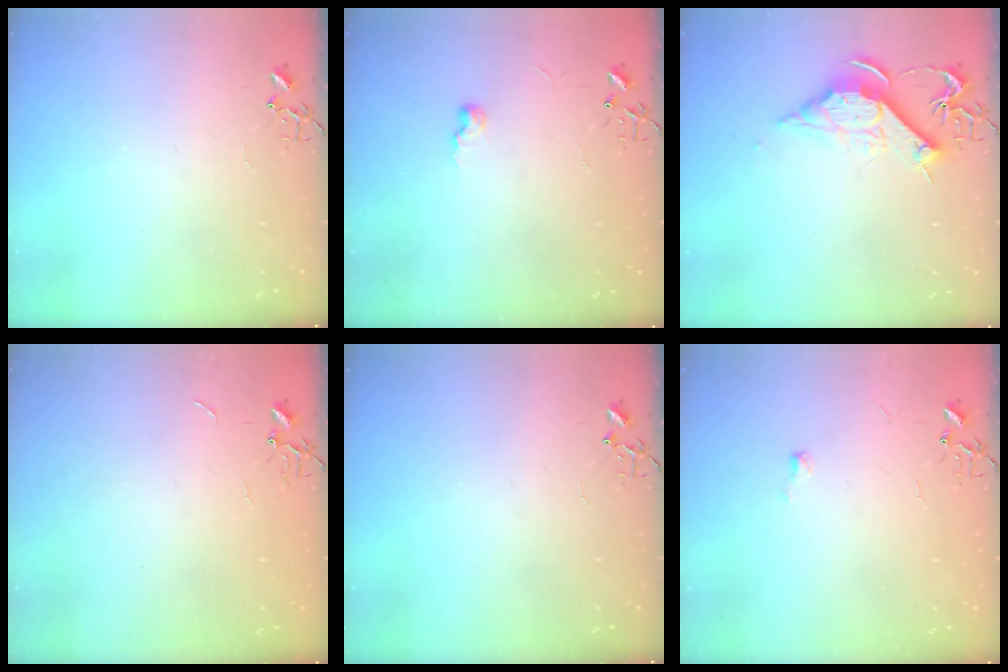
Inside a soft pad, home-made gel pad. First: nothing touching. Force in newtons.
{"total": 5.9, "press": 5.9, "slide": 0.6}
{"total": 11.5, "press": 11.5, "slide": 0.1}
{"total": 0.7, "press": 0.7, "slide": 0.1}
{"total": 0.0}
{"total": 3.5, "press": 3.5, "slide": 0.5}